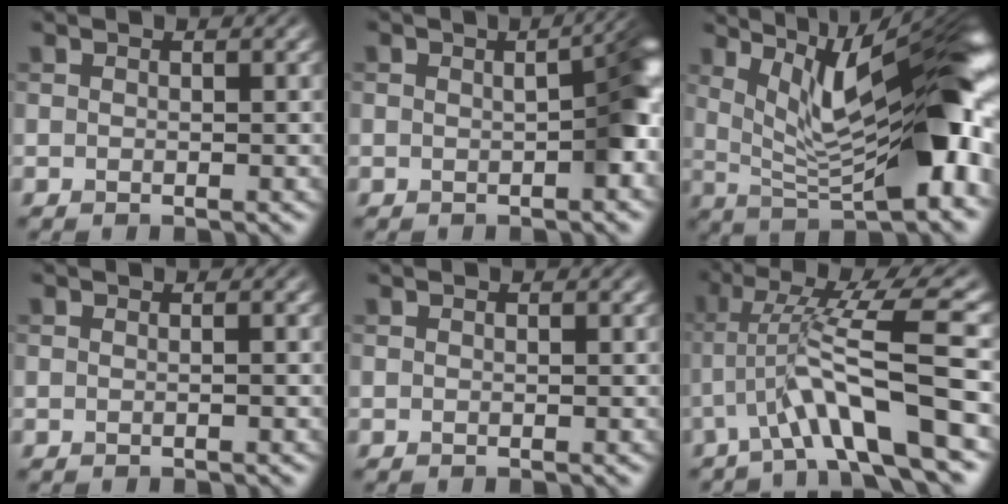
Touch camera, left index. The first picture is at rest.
{"total": 4.0, "force": [-0.1, 1.1, 3.8], "torque": [-0.051, 0.008, -0.001]}
{"total": 12.5, "force": [3.2, 3.4, 11.6], "torque": [-0.169, 0.008, 0.056]}
{"total": 0.0}
{"total": 0.0}
{"total": 8.1, "force": [-2.8, 0.8, 7.6], "torque": [-0.128, 0.019, -0.050]}